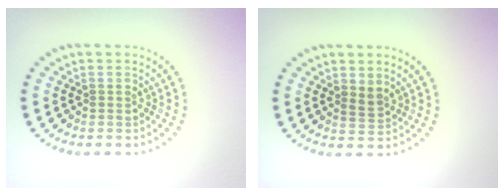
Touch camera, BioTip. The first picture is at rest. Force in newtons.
{"total": 1.2, "press": 1.0, "slide": 0.7}